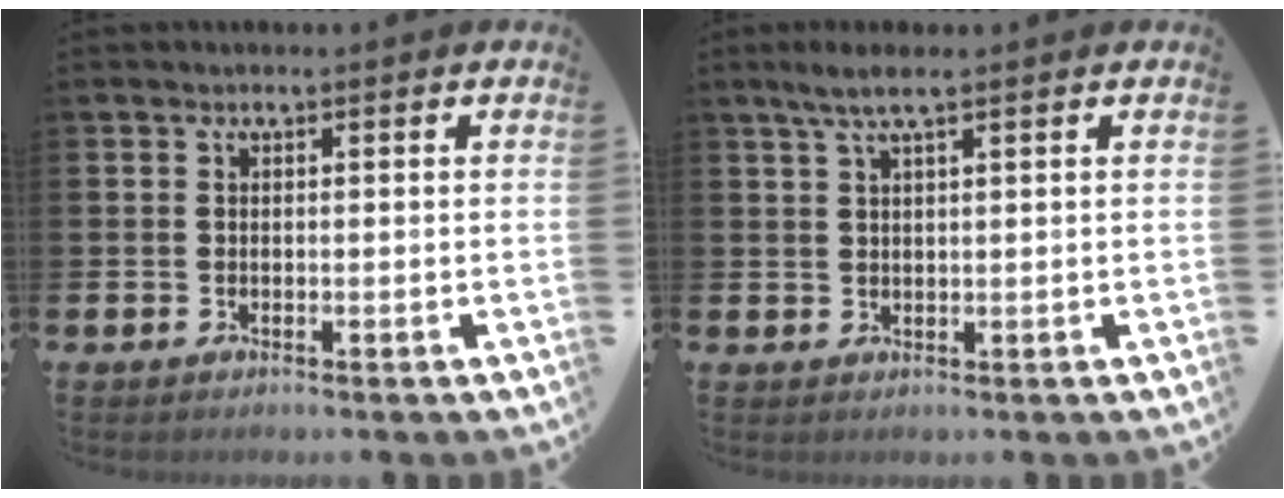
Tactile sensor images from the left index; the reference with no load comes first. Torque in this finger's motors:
{"motor_torque": [0.27, -0.25, 0.48, 0.12]}